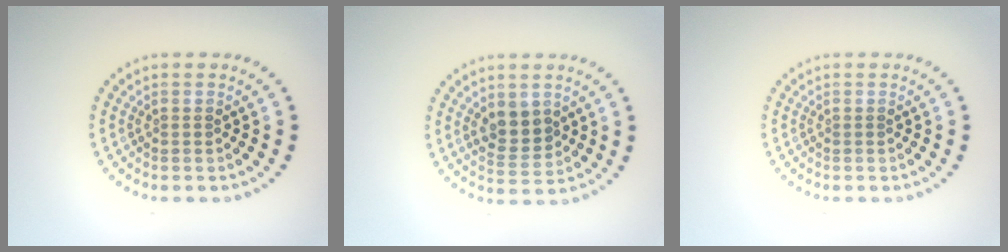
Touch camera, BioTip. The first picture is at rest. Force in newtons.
{"total": 3.0, "press": 2.9, "slide": 0.8}
{"total": 0.0}